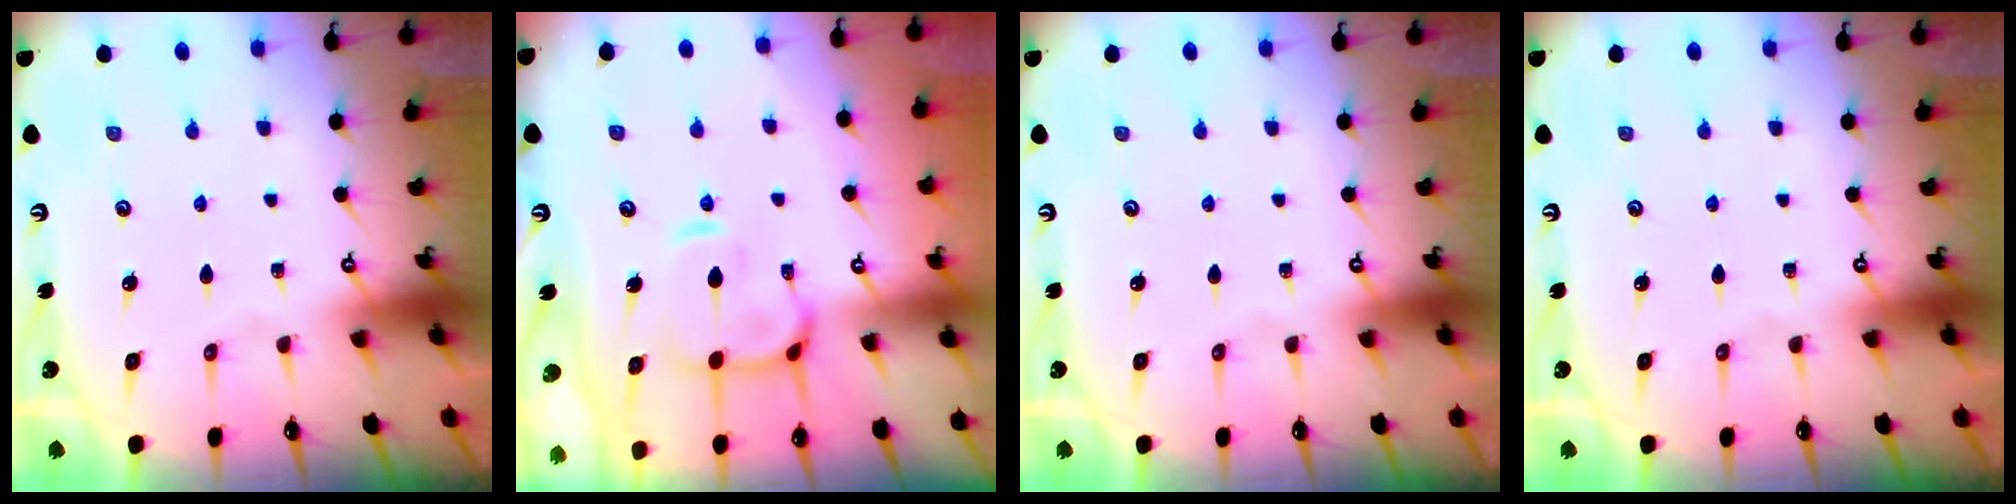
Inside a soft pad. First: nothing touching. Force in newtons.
{"total": 6.7, "press": 6.6, "slide": 1.2}
{"total": 0.0}
{"total": 0.0}